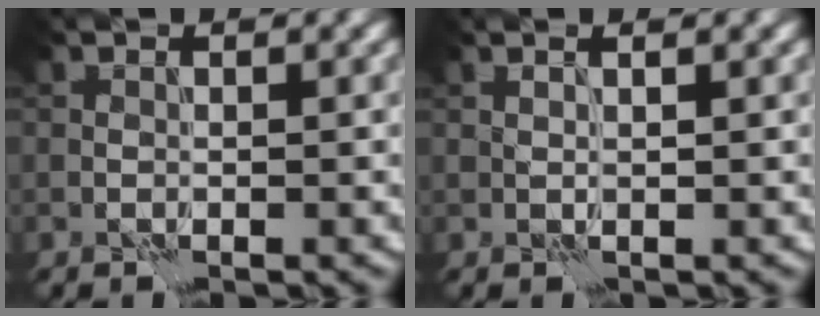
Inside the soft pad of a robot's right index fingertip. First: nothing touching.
{"total": 1.4, "force": [0.9, 0.4, 1.1], "torque": [-0.009, -0.003, 0.000]}